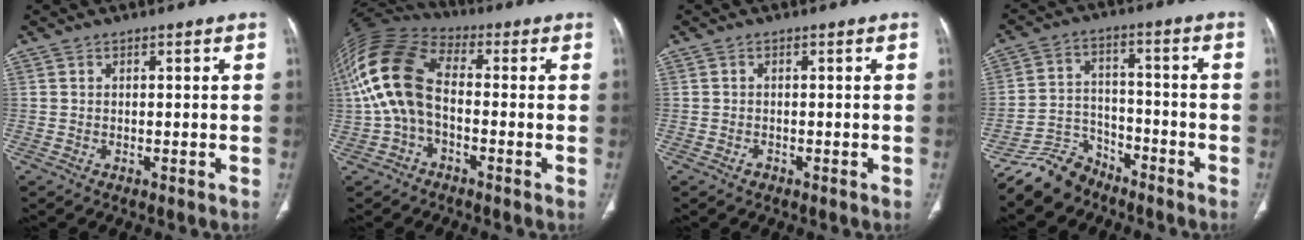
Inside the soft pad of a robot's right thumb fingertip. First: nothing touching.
{"total": 15.7, "force": [-1.1, 9.8, 12.2], "torque": [-0.257, 0.039, -0.029]}
{"total": 0.9, "force": [-0.6, 0.7, 0.3], "torque": [-0.004, 0.002, -0.010]}
{"total": 8.4, "force": [-7.2, 4.3, 0.7], "torque": [0.007, 0.057, -0.140]}